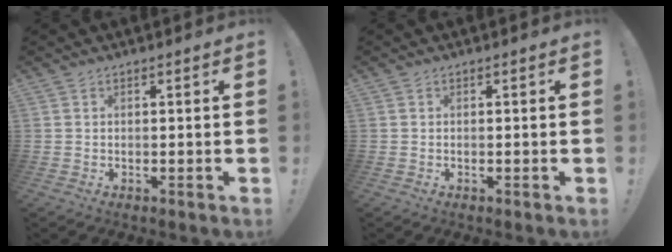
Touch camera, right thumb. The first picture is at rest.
{"total": 0.0}